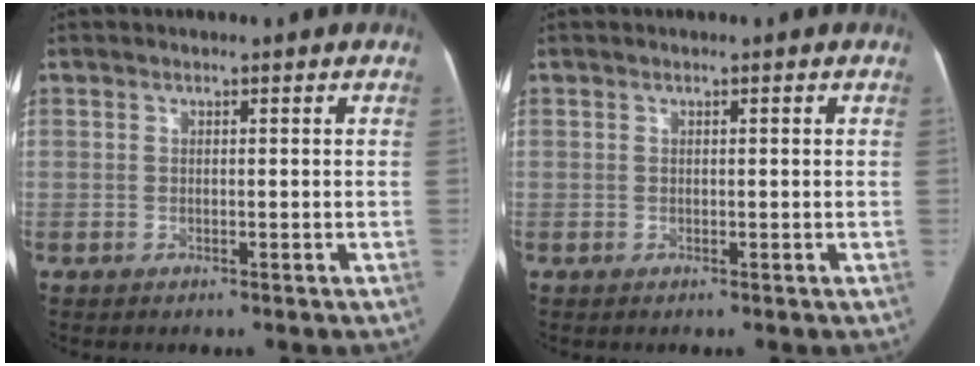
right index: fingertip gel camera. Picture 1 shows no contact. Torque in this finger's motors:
{"motor_torque": [-0.02, 0.02, -0.01, 0.00]}